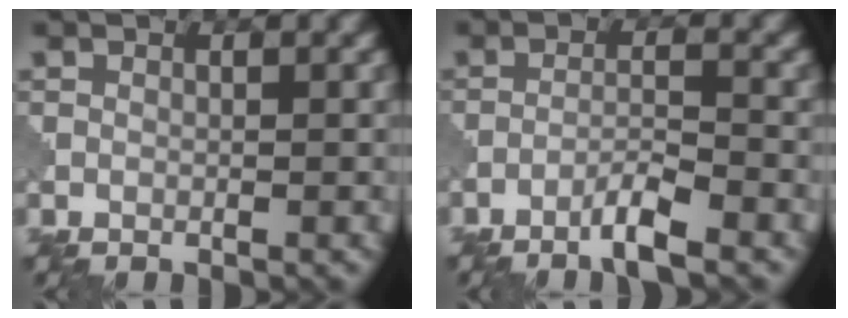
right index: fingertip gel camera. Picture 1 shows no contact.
{"total": 3.1, "force": [-2.2, 0.0, 2.2], "torque": [-0.038, 0.006, -0.050]}